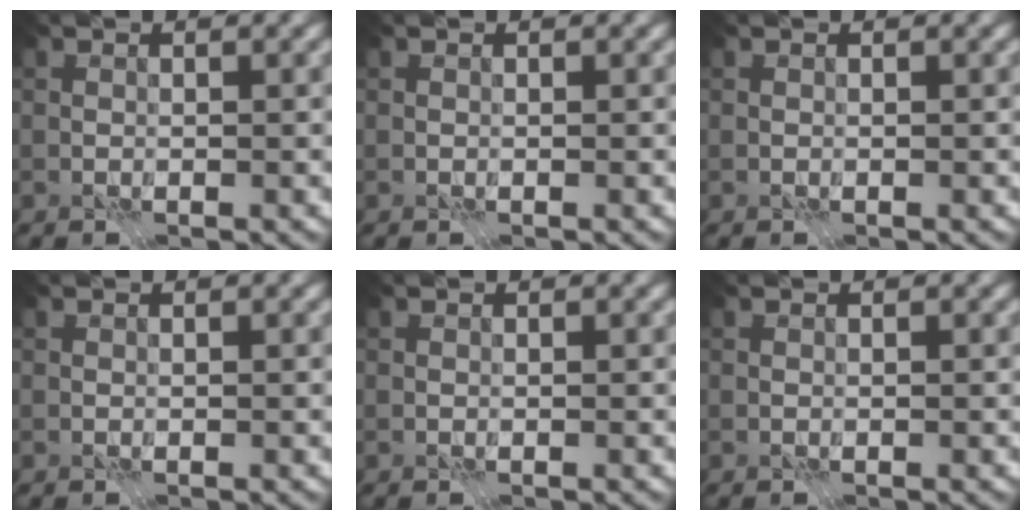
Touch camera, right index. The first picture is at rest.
{"total": 0.0}
{"total": 0.0}
{"total": 0.0}
{"total": 0.0}
{"total": 0.0}